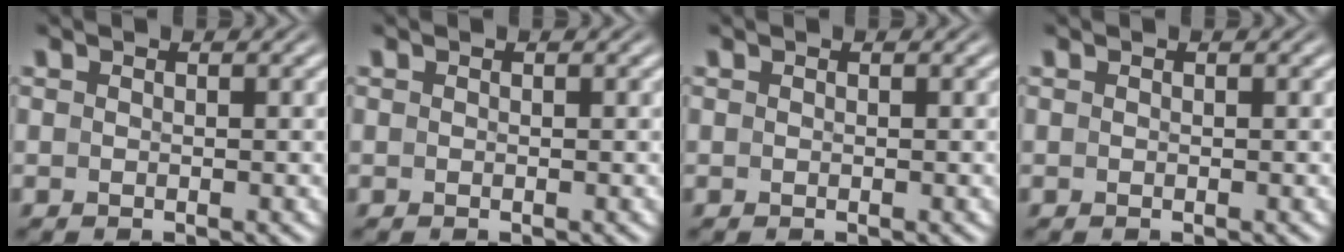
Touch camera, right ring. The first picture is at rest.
{"total": 0.0}
{"total": 0.0}
{"total": 0.0}